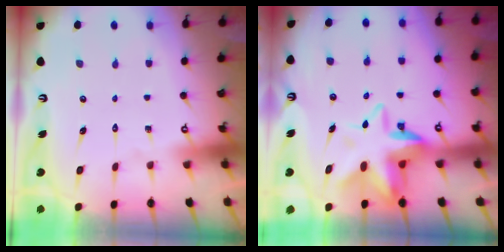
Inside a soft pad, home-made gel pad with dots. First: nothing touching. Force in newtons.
{"total": 10.6, "press": 10.4, "slide": 1.8}